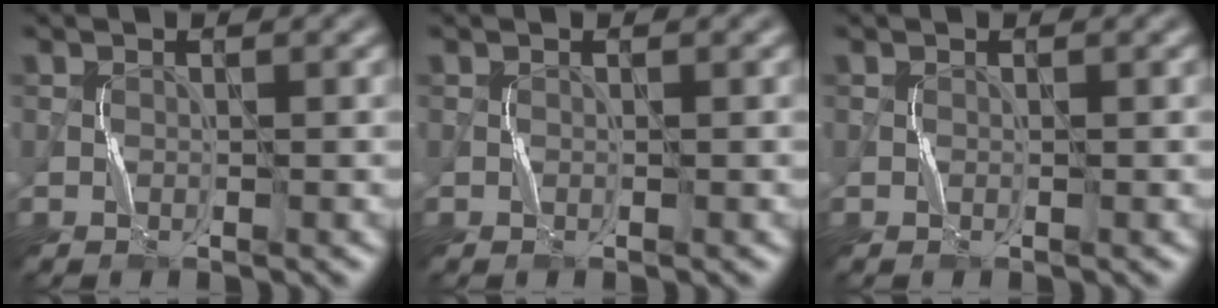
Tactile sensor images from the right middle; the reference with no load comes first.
{"total": 0.0}
{"total": 0.0}